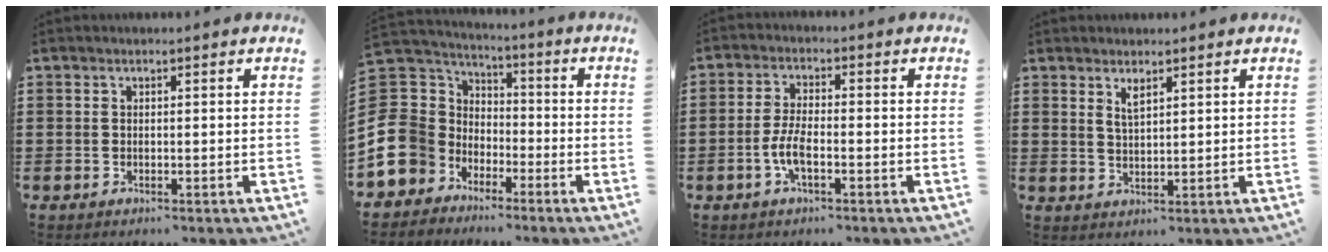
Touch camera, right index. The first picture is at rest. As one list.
[{"total": 10.5, "force": [-4.2, 9.2, 2.7], "torque": [-0.119, -0.004, -0.083]}, {"total": 4.6, "force": [-1.7, 1.5, 4.0], "torque": [-0.096, -0.002, -0.038]}, {"total": 2.4, "force": [1.7, 0.8, 1.5], "torque": [-0.031, 0.002, 0.029]}]